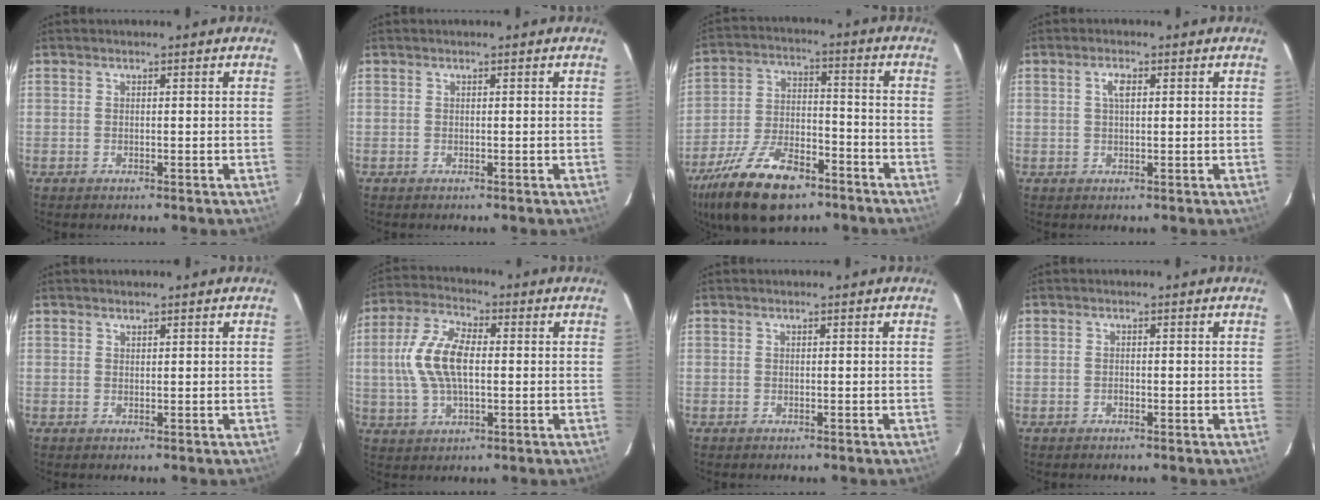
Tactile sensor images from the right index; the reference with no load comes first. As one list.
[{"total": 0.0}, {"total": 18.5, "force": [-12.4, 8.2, 11.1], "torque": [-0.233, -0.017, -0.214]}, {"total": 2.3, "force": [0.7, 1.0, 2.0], "torque": [-0.039, 0.007, 0.013]}, {"total": 0.6, "force": [0.5, 0.3, 0.1], "torque": [-0.001, 0.001, 0.011]}, {"total": 11.7, "force": [0.5, 5.7, 10.2], "torque": [-0.215, 0.015, 0.009]}, {"total": 0.0}, {"total": 0.6, "force": [-0.4, 0.4, 0.3], "torque": [-0.004, 0.001, -0.007]}]